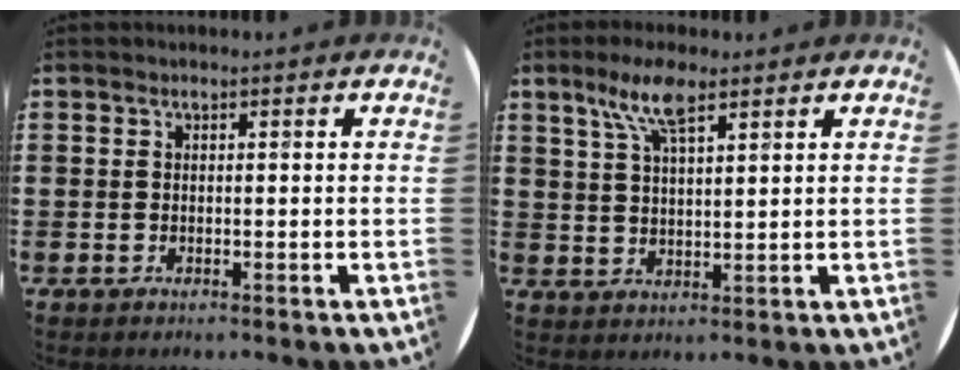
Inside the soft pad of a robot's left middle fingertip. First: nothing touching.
{"total": 6.9, "force": [4.5, 2.0, 4.8], "torque": [-0.096, 0.004, 0.077]}